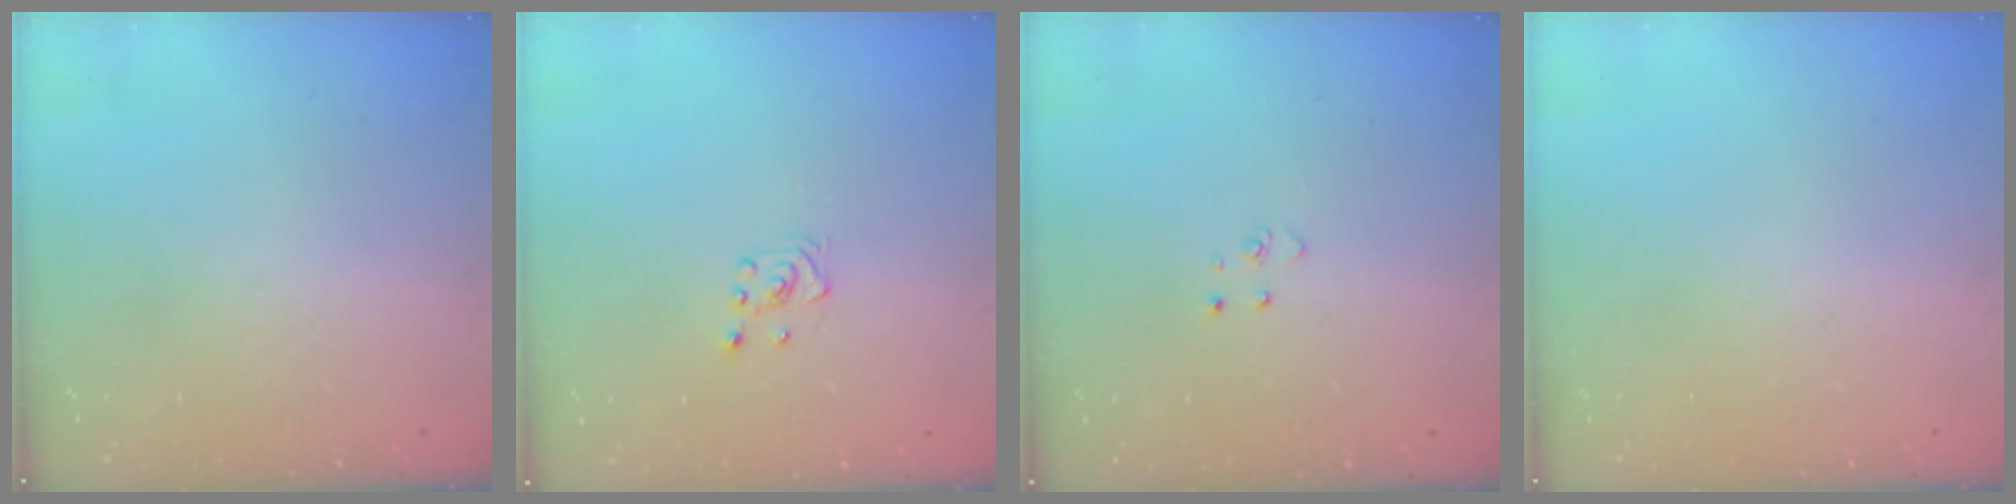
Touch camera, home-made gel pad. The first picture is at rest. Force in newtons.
{"total": 2.8, "press": 2.6, "slide": 1.0}
{"total": 2.8, "press": 2.8, "slide": 0.3}
{"total": 0.0}